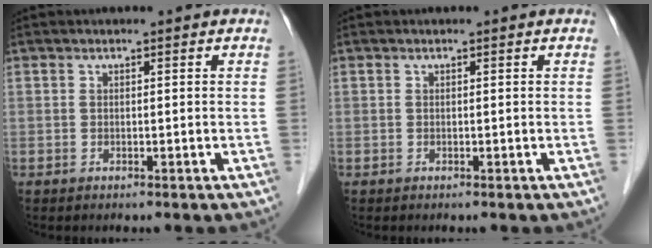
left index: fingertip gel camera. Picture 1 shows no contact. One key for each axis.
{"total": 0.0}